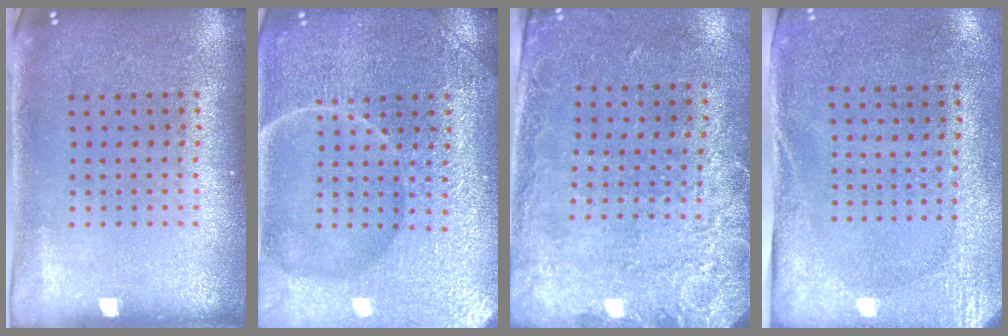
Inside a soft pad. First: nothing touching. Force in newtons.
{"total": 7.4, "press": 7.4, "slide": 0.9}
{"total": 2.7, "press": 2.0, "slide": 1.8}
{"total": 2.7, "press": 2.1, "slide": 1.7}